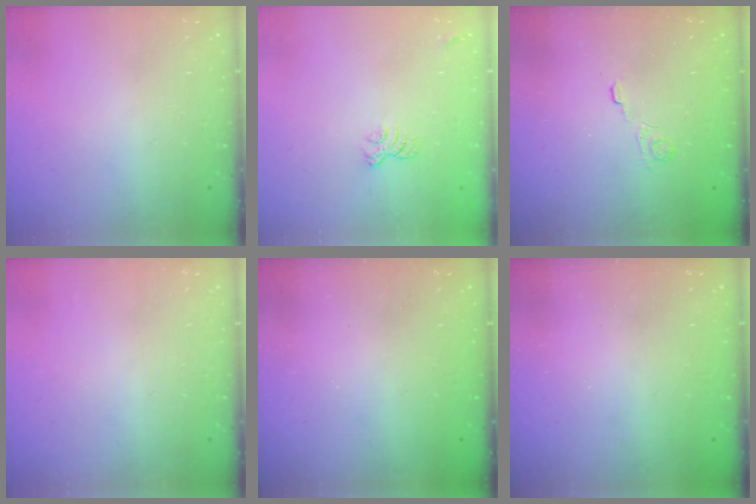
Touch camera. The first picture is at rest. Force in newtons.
{"total": 3.2, "press": 3.0, "slide": 1.2}
{"total": 2.9, "press": 2.4, "slide": 1.5}
{"total": 0.0}
{"total": 2.3, "press": 2.2, "slide": 0.8}
{"total": 2.4, "press": 2.3, "slide": 0.7}